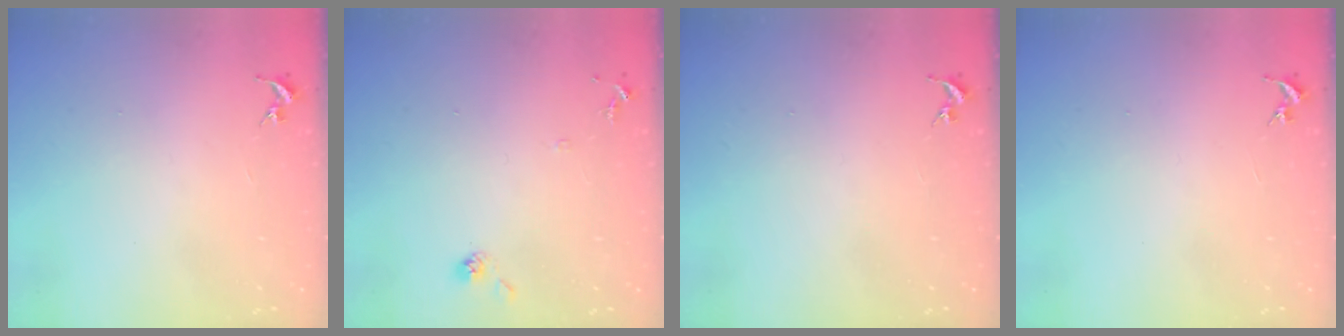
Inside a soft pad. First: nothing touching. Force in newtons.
{"total": 7.3, "press": 7.3, "slide": 0.4}
{"total": 0.0}
{"total": 0.0}